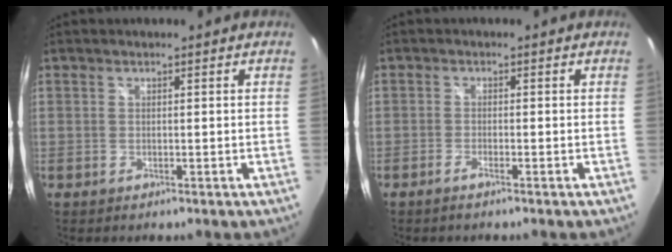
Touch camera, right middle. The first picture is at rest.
{"total": 1.4, "force": [-1.1, -0.1, 0.9], "torque": [-0.025, -0.001, -0.025]}